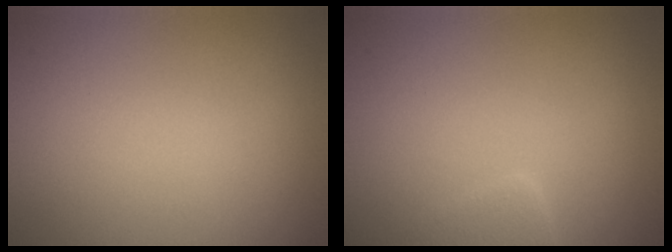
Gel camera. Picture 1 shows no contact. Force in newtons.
{"total": 2.0, "press": 2.0, "slide": 0.2}